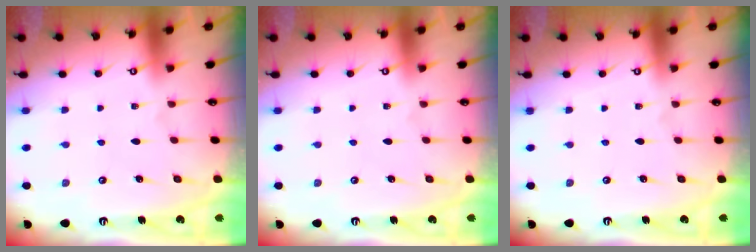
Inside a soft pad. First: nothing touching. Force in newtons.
{"total": 0.0}
{"total": 0.0}